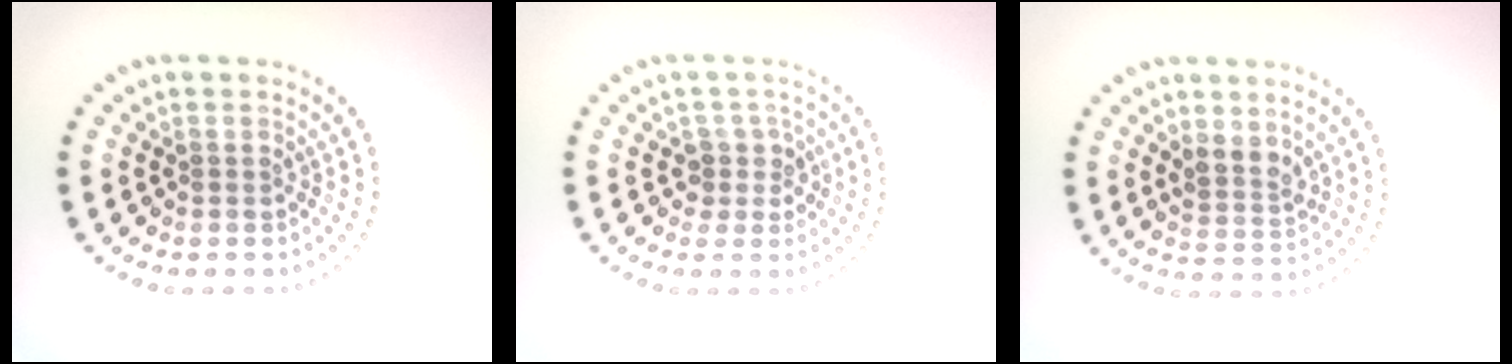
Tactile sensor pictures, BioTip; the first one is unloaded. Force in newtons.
{"total": 2.0, "press": 1.6, "slide": 1.2}
{"total": 2.2, "press": 1.9, "slide": 1.1}